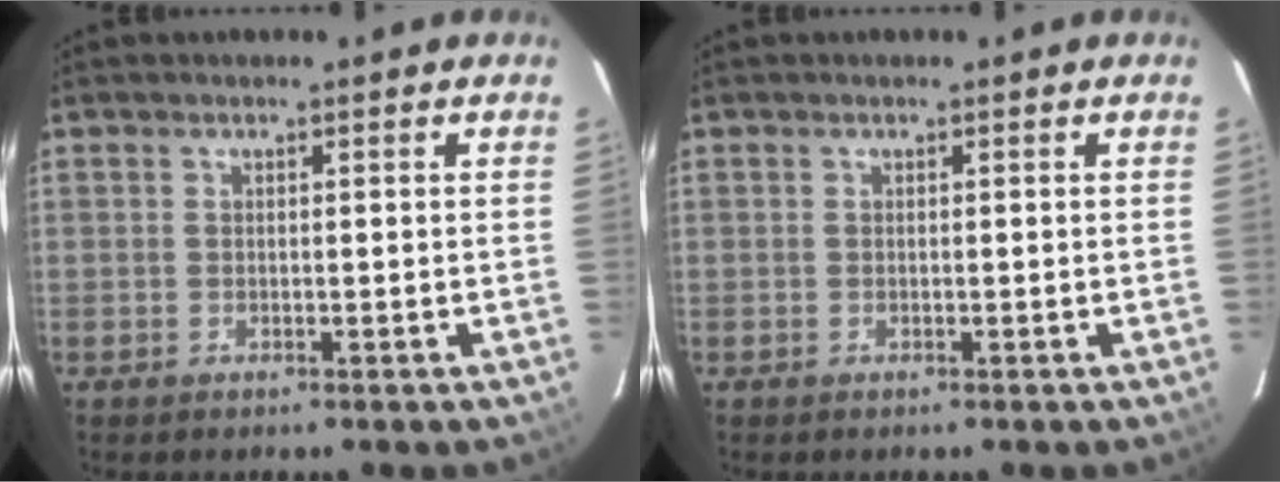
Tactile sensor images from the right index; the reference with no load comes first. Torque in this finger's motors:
{"motor_torque": [0.00, 0.00, 0.00, 0.01]}